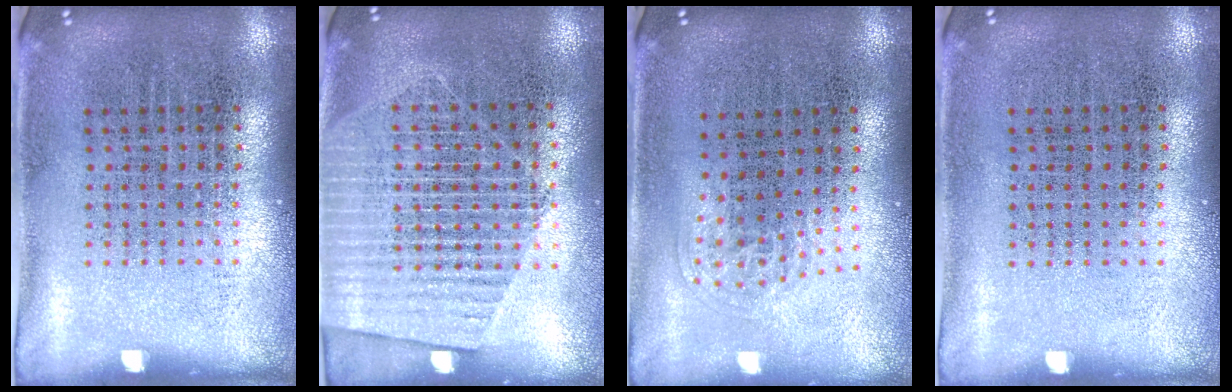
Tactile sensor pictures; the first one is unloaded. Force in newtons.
{"total": 1.7, "press": 1.5, "slide": 0.8}
{"total": 1.0, "press": 0.7, "slide": 0.7}
{"total": 0.0}